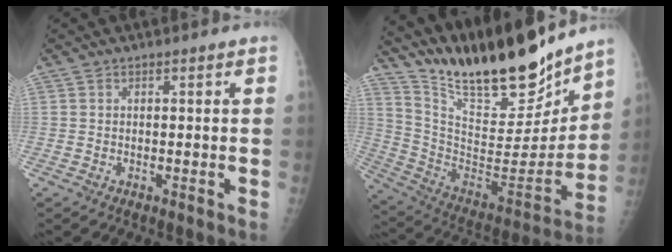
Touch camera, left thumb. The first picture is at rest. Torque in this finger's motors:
{"motor_torque": [1.51, -1.26, 1.34, -1.44, 0.09]}